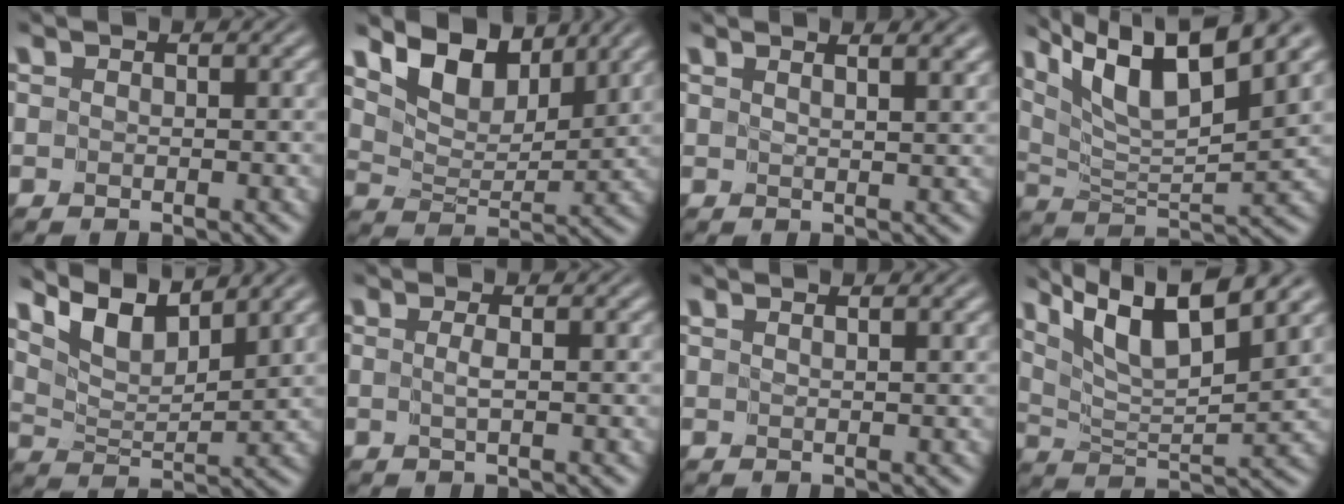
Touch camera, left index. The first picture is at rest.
{"total": 6.6, "force": [5.1, 2.8, 3.3], "torque": [-0.069, 0.002, 0.080]}
{"total": 5.3, "force": [3.7, 2.0, 3.2], "torque": [-0.013, 0.035, 0.022]}
{"total": 9.2, "force": [5.7, 2.0, 6.9], "torque": [-0.137, 0.004, 0.107]}
{"total": 6.0, "force": [4.9, 1.5, 3.1], "torque": [-0.072, 0.003, 0.093]}
{"total": 0.6, "force": [-0.1, -0.3, 0.6], "torque": [-0.015, 0.001, 0.000]}
{"total": 1.8, "force": [1.5, 0.3, 0.8], "torque": [-0.005, 0.001, 0.005]}
{"total": 8.4, "force": [5.8, 1.7, 5.8], "torque": [-0.112, 0.012, 0.106]}